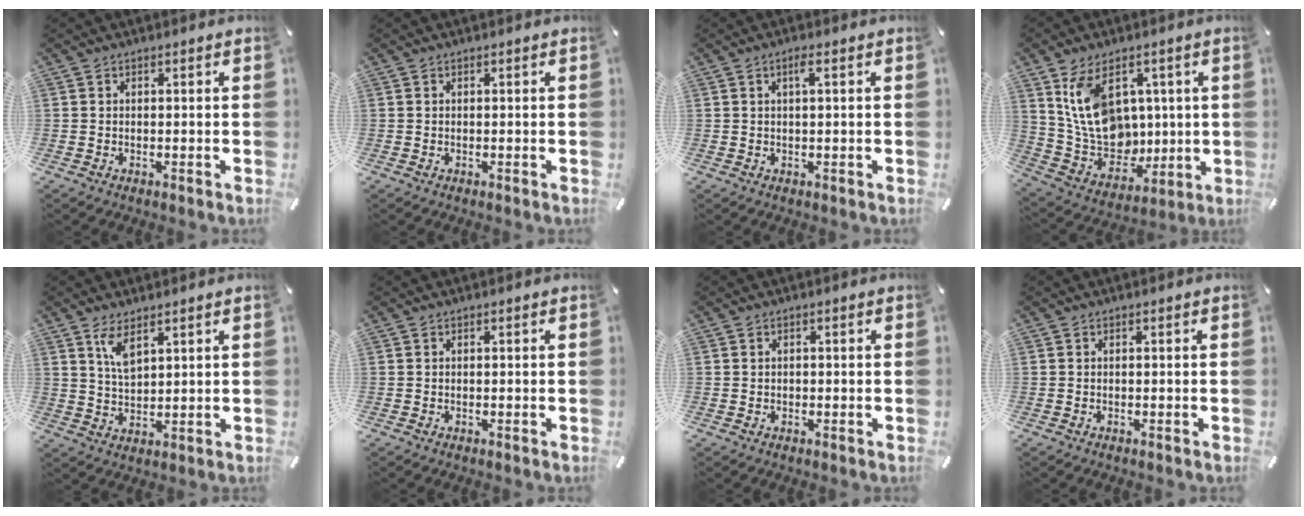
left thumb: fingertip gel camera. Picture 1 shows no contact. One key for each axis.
{"total": 0.0}
{"total": 2.4, "fx": 0.7, "fy": 0.3, "fz": 2.3, "tx": -0.046, "ty": 0.001, "tz": 0.010}
{"total": 15.2, "fx": 5.1, "fy": 11.4, "fz": 8.6, "tx": -0.182, "ty": -0.013, "tz": 0.105}
{"total": 5.5, "fx": 3.5, "fy": 2.2, "fz": 3.7, "tx": -0.073, "ty": -0.010, "tz": 0.062}
{"total": 0.0}
{"total": 0.7, "fx": 0.0, "fy": 0.5, "fz": 0.5, "tx": -0.011, "ty": 0.003, "tz": -0.003}
{"total": 0.0}